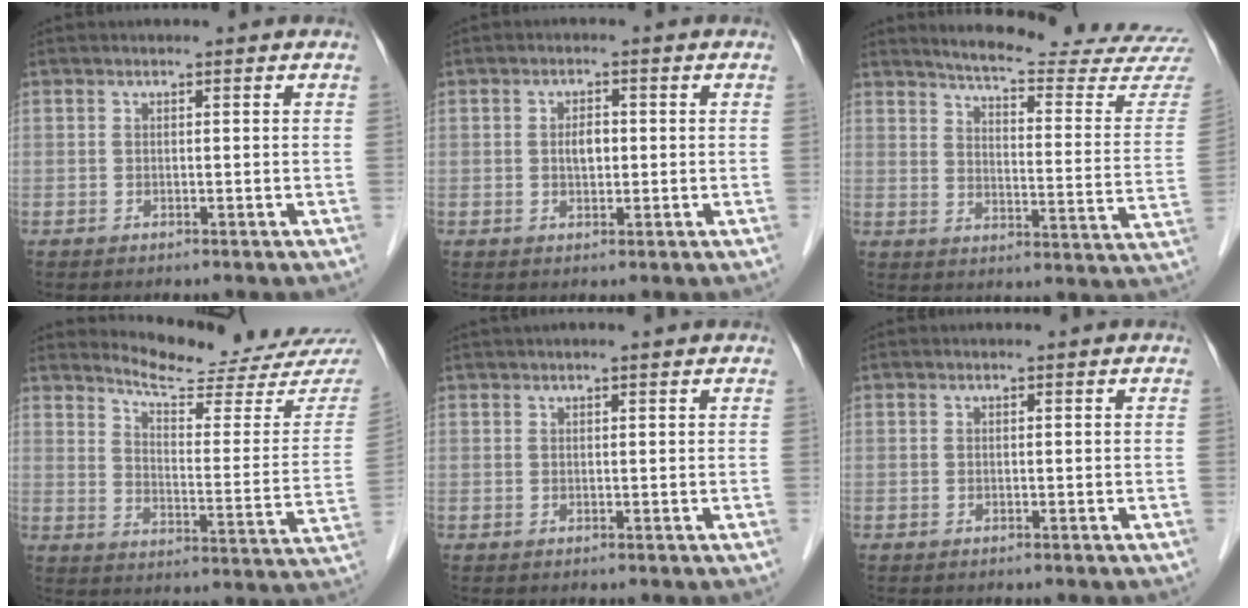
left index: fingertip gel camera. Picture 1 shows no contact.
{"total": 2.4, "force": [-0.3, 1.3, 2.0], "torque": [-0.037, 0.000, -0.004]}
{"total": 20.6, "force": [19.6, 0.1, 6.1], "torque": [-0.084, -0.115, 0.230]}
{"total": 17.5, "force": [16.7, 0.8, 5.1], "torque": [-0.074, -0.101, 0.205]}
{"total": 3.0, "force": [2.4, 0.0, 1.7], "torque": [-0.020, 0.026, 0.036]}
{"total": 0.0}